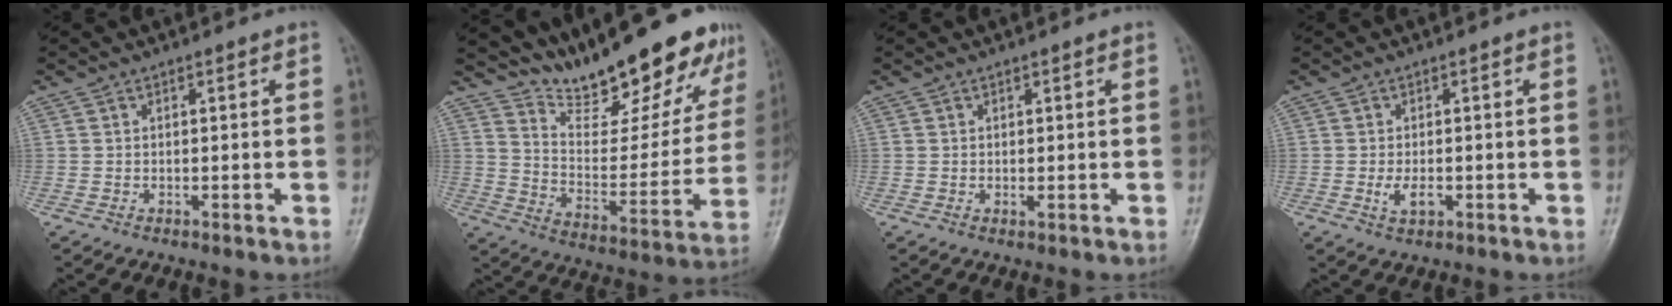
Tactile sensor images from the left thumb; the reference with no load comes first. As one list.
[{"total": 22.1, "force": [18.3, 5.7, 11.0], "torque": [-0.124, -0.105, 0.277]}, {"total": 0.9, "force": [0.2, 0.3, 0.8], "torque": [-0.013, 0.002, 0.005]}, {"total": 2.9, "force": [-0.7, 1.5, 2.4], "torque": [-0.044, -0.002, -0.011]}]